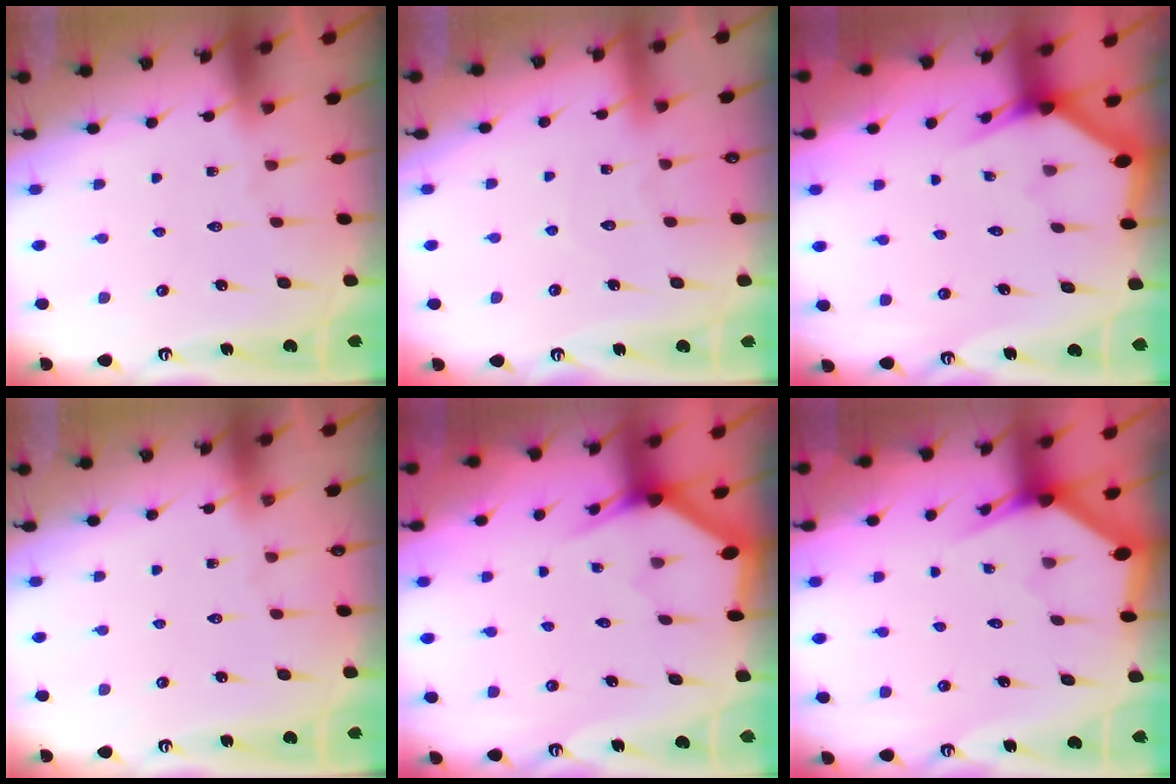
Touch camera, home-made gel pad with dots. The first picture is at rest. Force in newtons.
{"total": 3.4, "press": 3.4, "slide": 0.3}
{"total": 2.8, "press": 2.8, "slide": 0.1}
{"total": 0.0}
{"total": 3.2, "press": 3.2, "slide": 0.1}
{"total": 2.9, "press": 2.9, "slide": 0.2}